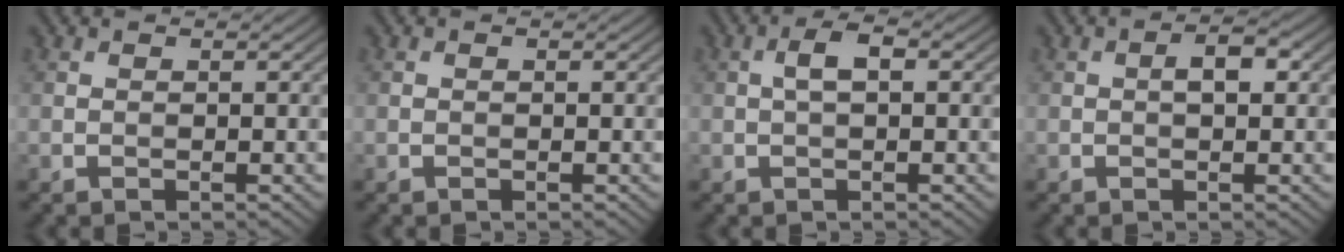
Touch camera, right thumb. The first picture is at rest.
{"total": 0.0}
{"total": 2.5, "force": [0.2, 0.9, 2.3], "torque": [-0.046, 0.011, 0.000]}
{"total": 2.4, "force": [0.2, 1.0, 2.2], "torque": [-0.032, 0.006, 0.000]}